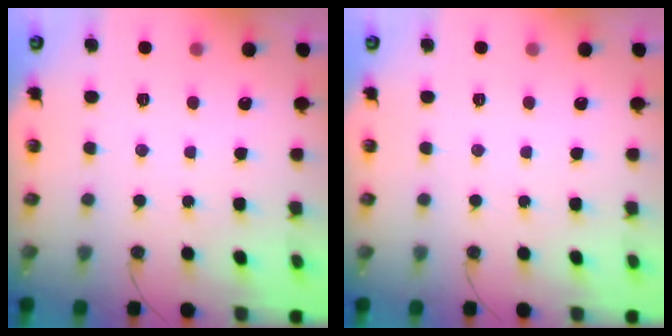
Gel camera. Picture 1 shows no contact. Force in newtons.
{"total": 0.0}